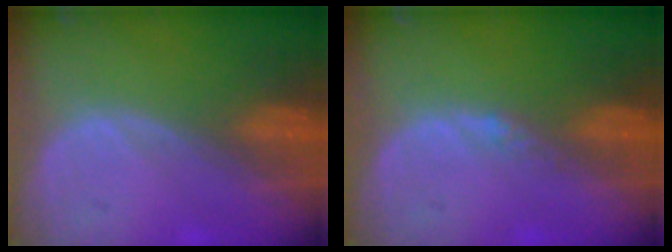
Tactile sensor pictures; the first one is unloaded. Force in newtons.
{"total": 1.4, "press": 1.1, "slide": 0.8}